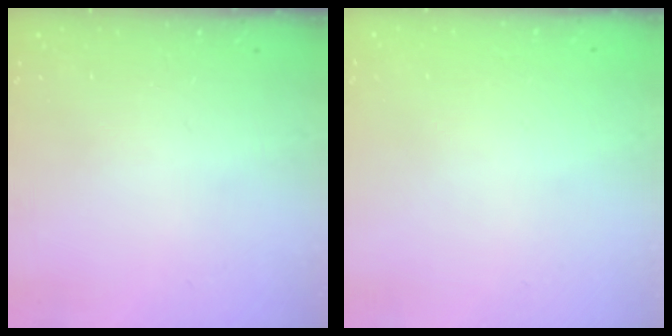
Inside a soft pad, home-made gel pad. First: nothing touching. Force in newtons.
{"total": 0.0}